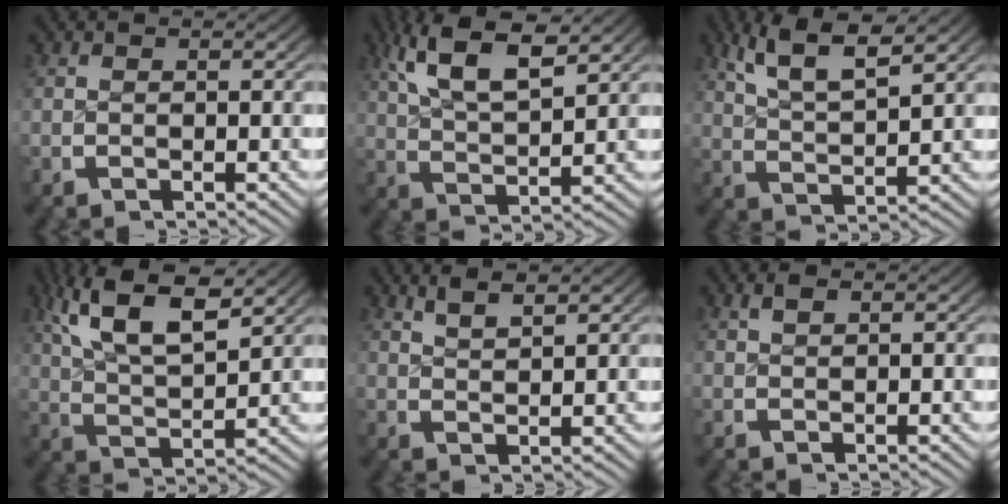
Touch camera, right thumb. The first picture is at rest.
{"total": 7.4, "force": [3.9, 3.4, 5.3], "torque": [-0.104, -0.002, 0.075]}
{"total": 6.3, "force": [4.0, 2.5, 4.2], "torque": [-0.083, -0.002, 0.075]}
{"total": 8.9, "force": [3.9, 4.7, 6.5], "torque": [-0.133, -0.008, 0.071]}
{"total": 2.9, "force": [2.5, 0.3, 1.4], "torque": [-0.021, 0.005, 0.052]}
{"total": 1.0, "force": [0.8, 0.3, 0.5], "torque": [-0.007, 0.003, 0.019]}